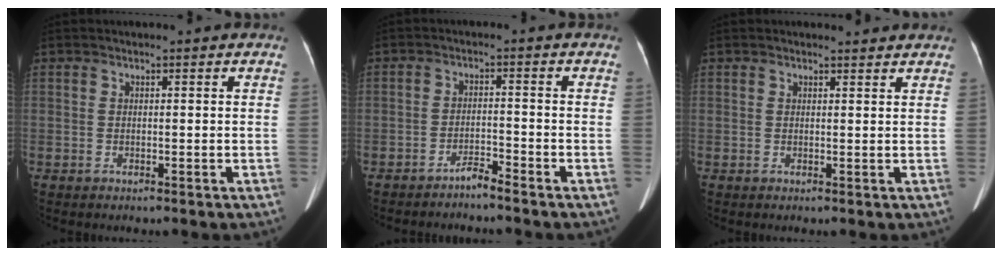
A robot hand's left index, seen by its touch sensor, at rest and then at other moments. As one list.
[{"total": 2.5, "force": [-2.3, -0.3, 0.7], "torque": [-0.012, -0.006, -0.044]}, {"total": 1.7, "force": [1.7, 0.3, 0.1], "torque": [-0.008, -0.001, 0.018]}]